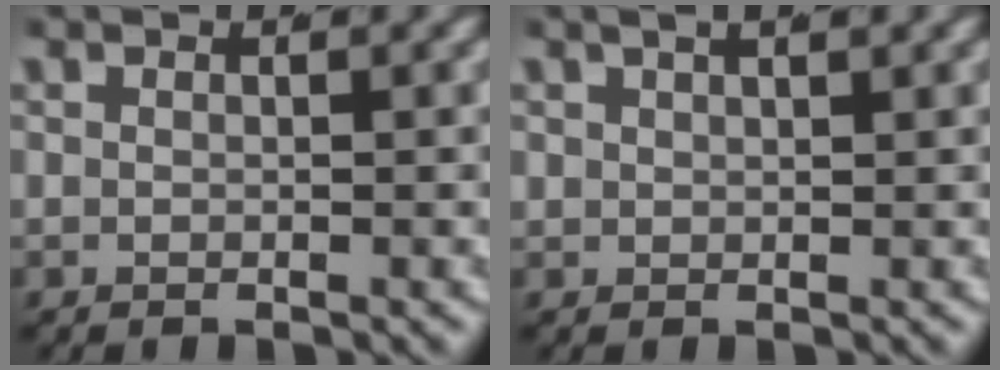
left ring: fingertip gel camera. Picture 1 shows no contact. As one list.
[{"total": 2.3, "force": [1.8, 0.6, 1.3], "torque": [-0.011, 0.013, 0.032]}]